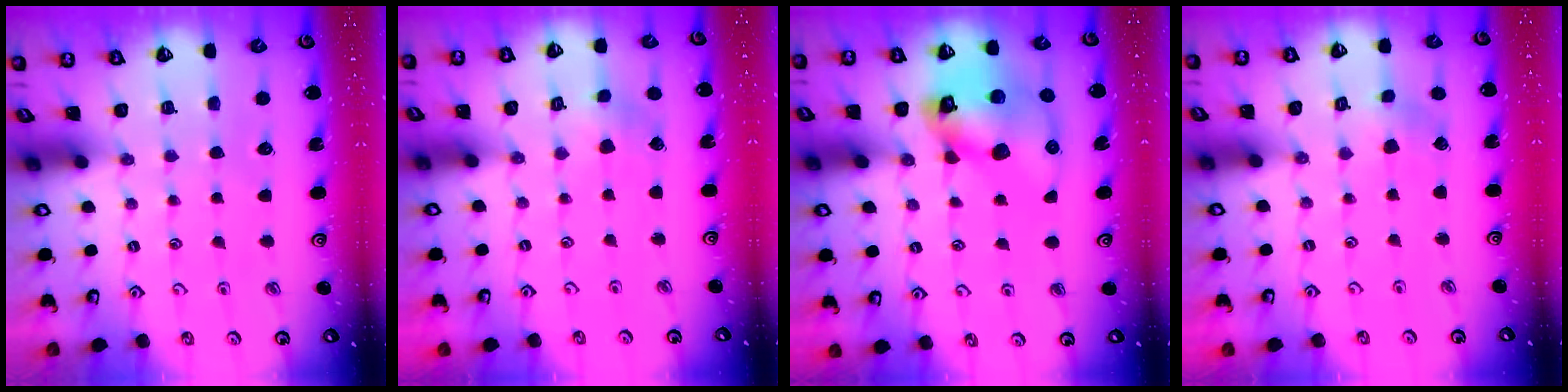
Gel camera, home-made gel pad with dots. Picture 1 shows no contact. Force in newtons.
{"total": 2.1, "press": 2.1, "slide": 0.2}
{"total": 14.5, "press": 14.3, "slide": 2.3}
{"total": 2.8, "press": 2.8, "slide": 0.1}